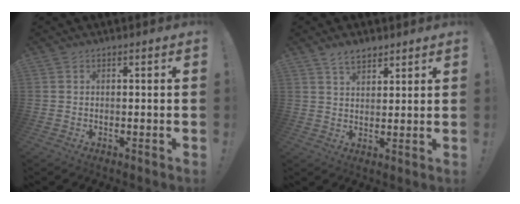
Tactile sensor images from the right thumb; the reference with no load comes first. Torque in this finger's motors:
{"motor_torque": [-0.12, 0.70, 0.73, 0.31, -0.01]}